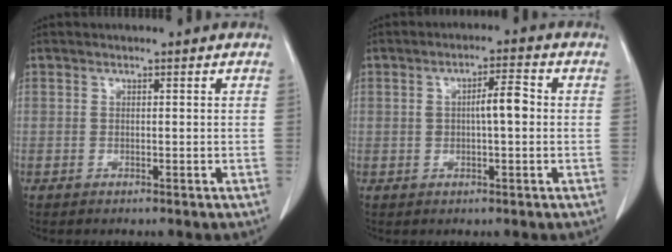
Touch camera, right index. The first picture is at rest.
{"total": 4.3, "force": [0.3, 1.0, 4.2], "torque": [-0.070, 0.014, 0.006]}